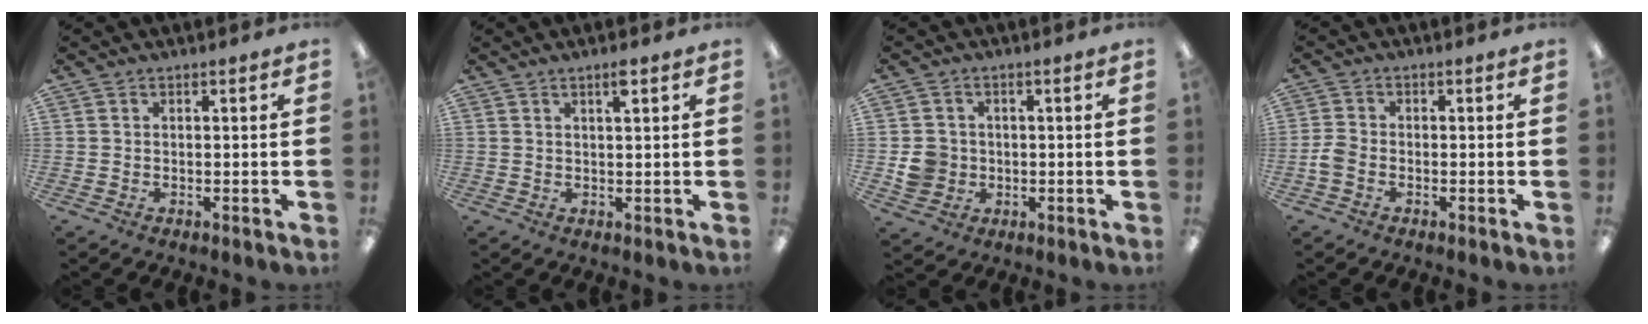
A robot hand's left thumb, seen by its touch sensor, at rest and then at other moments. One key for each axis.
{"total": 2.6, "fx": 1.7, "fy": 0.4, "fz": 1.9, "tx": -0.034, "ty": -0.001, "tz": 0.025}
{"total": 5.7, "fx": -0.6, "fy": 5.4, "fz": 1.6, "tx": -0.034, "ty": 0.012, "tz": -0.008}
{"total": 3.3, "fx": -1.4, "fy": 2.1, "fz": 2.0, "tx": -0.038, "ty": 0.007, "tz": -0.026}